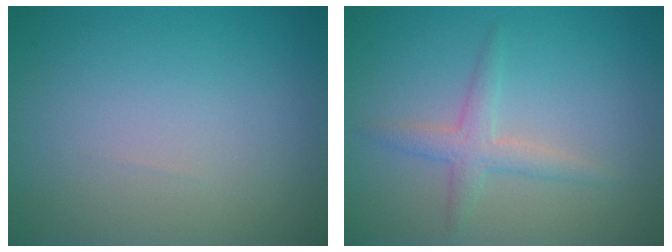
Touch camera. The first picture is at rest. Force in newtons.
{"total": 2.3, "press": 2.3, "slide": 0.1}